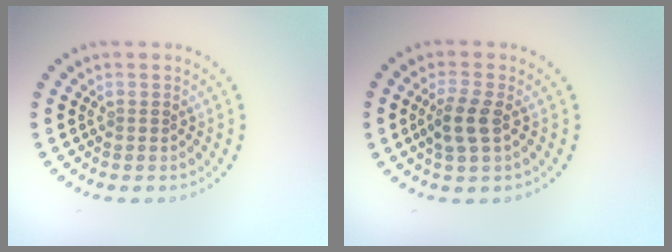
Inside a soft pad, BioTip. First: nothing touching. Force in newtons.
{"total": 2.4, "press": 2.3, "slide": 0.8}